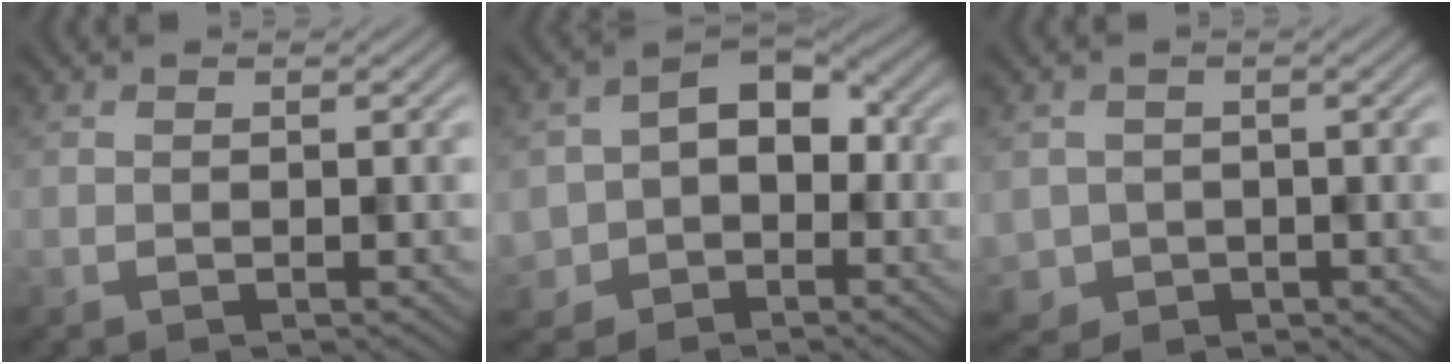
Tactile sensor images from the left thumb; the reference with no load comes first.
{"total": 7.1, "force": [-1.8, 5.8, 3.8], "torque": [-0.064, -0.010, -0.043]}
{"total": 2.9, "force": [-0.6, 2.9, 0.2], "torque": [-0.017, -0.019, -0.013]}